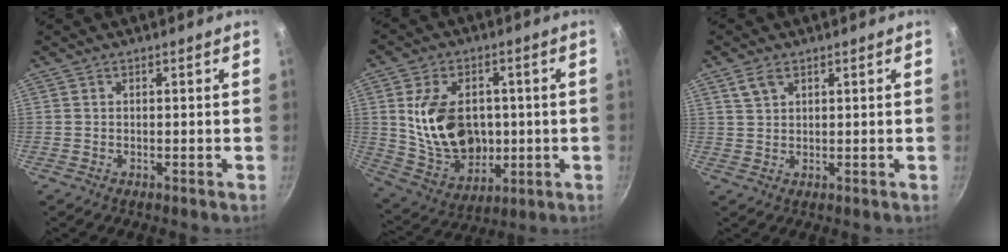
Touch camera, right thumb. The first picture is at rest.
{"total": 17.6, "force": [1.1, 12.6, 12.2], "torque": [-0.182, -0.004, 0.035]}
{"total": 3.1, "force": [1.8, 1.9, 1.8], "torque": [-0.026, 0.000, 0.037]}